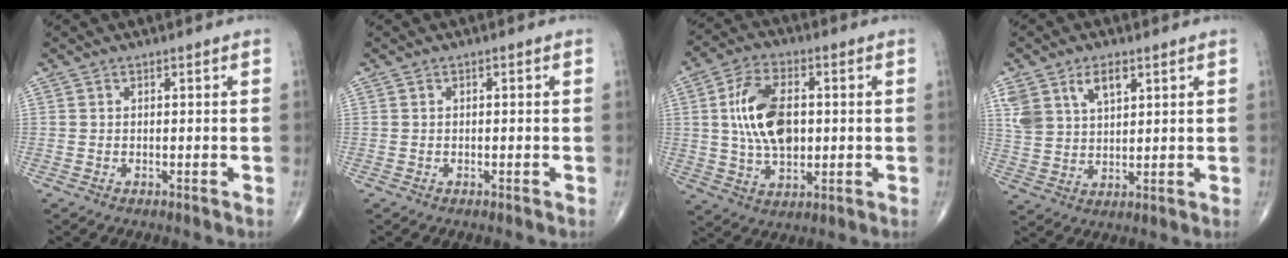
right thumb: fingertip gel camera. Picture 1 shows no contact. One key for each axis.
{"total": 0.0}
{"total": 13.4, "fx": 1.3, "fy": 7.7, "fz": 10.9, "tx": -0.190, "ty": 0.004, "tz": 0.024}
{"total": 7.7, "fx": 3.7, "fy": 4.4, "fz": 5.0, "tx": -0.086, "ty": -0.008, "tz": 0.077}